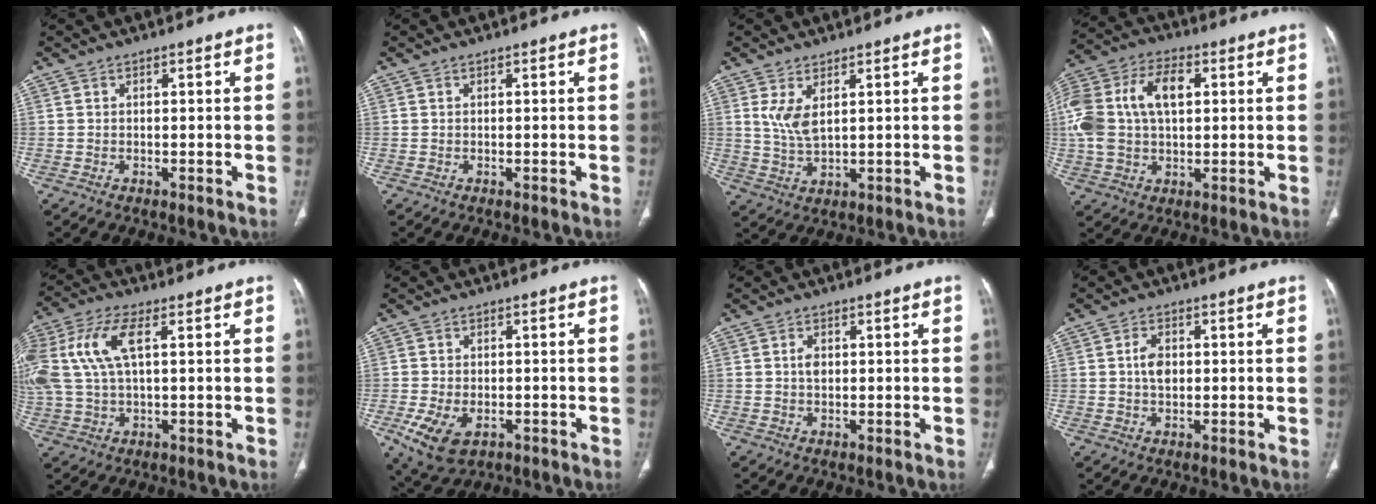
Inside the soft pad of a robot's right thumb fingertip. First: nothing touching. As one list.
[{"total": 0.0}, {"total": 5.0, "force": [1.8, 2.0, 4.2], "torque": [-0.087, -0.015, 0.049]}, {"total": 17.7, "force": [3.1, 10.9, 13.6], "torque": [-0.296, 0.023, 0.052]}, {"total": 13.8, "force": [3.4, 6.5, 11.8], "torque": [-0.286, 0.022, 0.066]}, {"total": 8.6, "force": [-3.5, 5.2, 5.9], "torque": [-0.114, 0.000, -0.050]}, {"total": 2.0, "force": [0.2, 1.3, 1.4], "torque": [-0.024, 0.002, 0.004]}, {"total": 3.8, "force": [0.3, 2.6, 2.9], "torque": [-0.048, 0.004, 0.003]}]